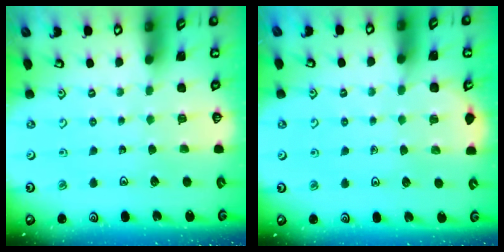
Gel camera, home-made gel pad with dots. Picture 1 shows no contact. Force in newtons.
{"total": 4.0, "press": 3.6, "slide": 1.8}